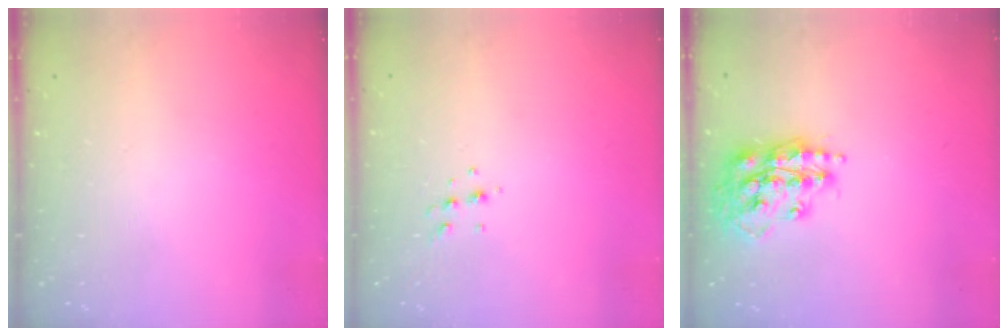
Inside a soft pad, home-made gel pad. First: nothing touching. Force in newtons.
{"total": 4.3, "press": 4.2, "slide": 0.9}
{"total": 16.2, "press": 16.2, "slide": 1.4}